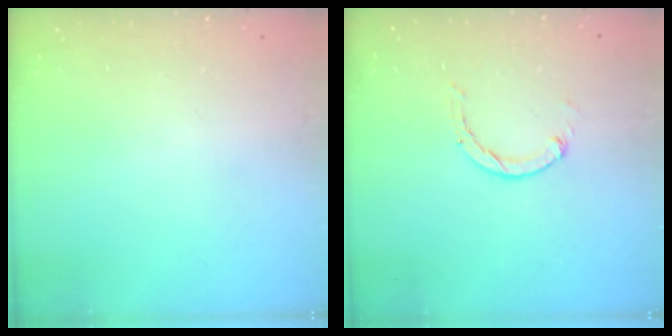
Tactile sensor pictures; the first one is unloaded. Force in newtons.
{"total": 0.8, "press": 0.8, "slide": 0.2}